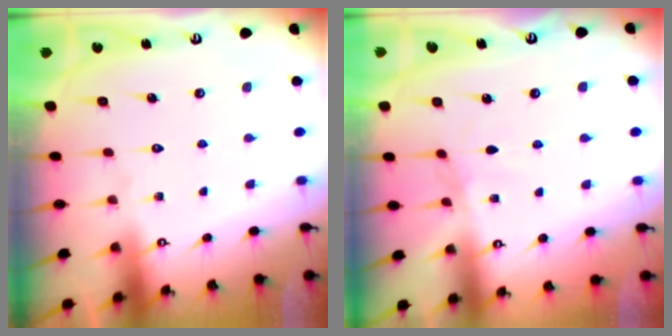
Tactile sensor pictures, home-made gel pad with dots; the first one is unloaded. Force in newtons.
{"total": 0.6, "press": 0.6, "slide": 0.3}